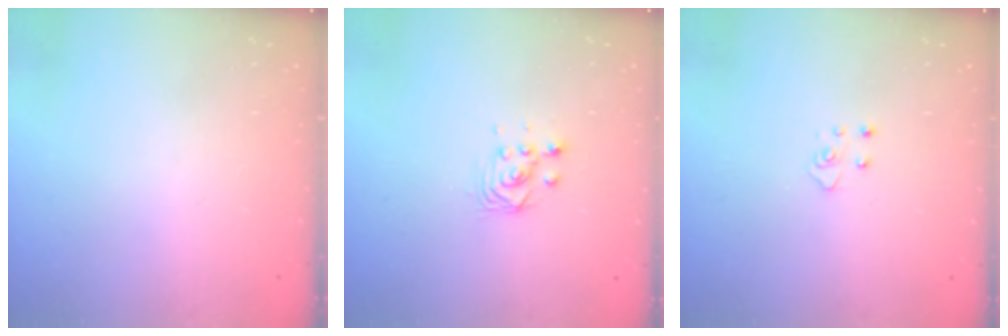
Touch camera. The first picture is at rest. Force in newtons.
{"total": 3.0, "press": 3.0, "slide": 0.1}
{"total": 4.0, "press": 4.0, "slide": 0.4}